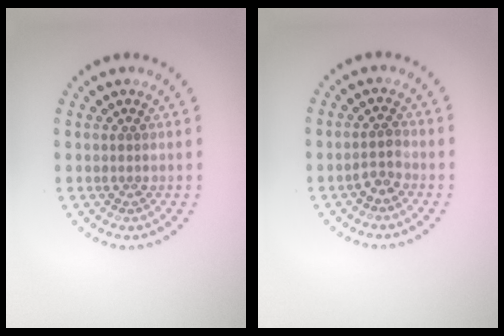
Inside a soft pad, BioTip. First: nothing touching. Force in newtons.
{"total": 1.3, "press": 1.2, "slide": 0.6}